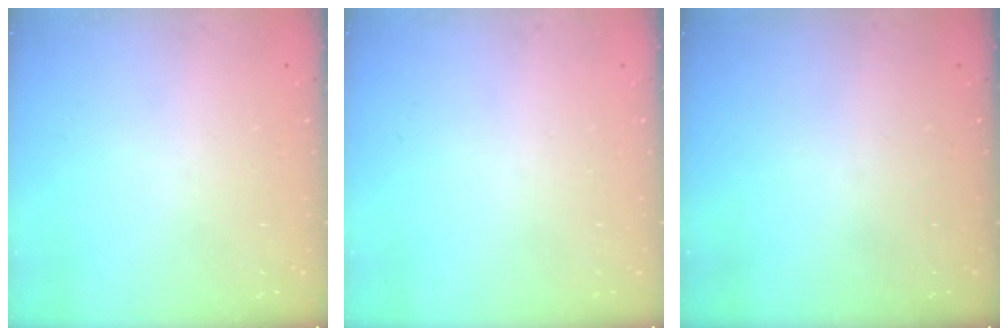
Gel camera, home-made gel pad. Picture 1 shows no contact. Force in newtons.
{"total": 0.0}
{"total": 0.0}